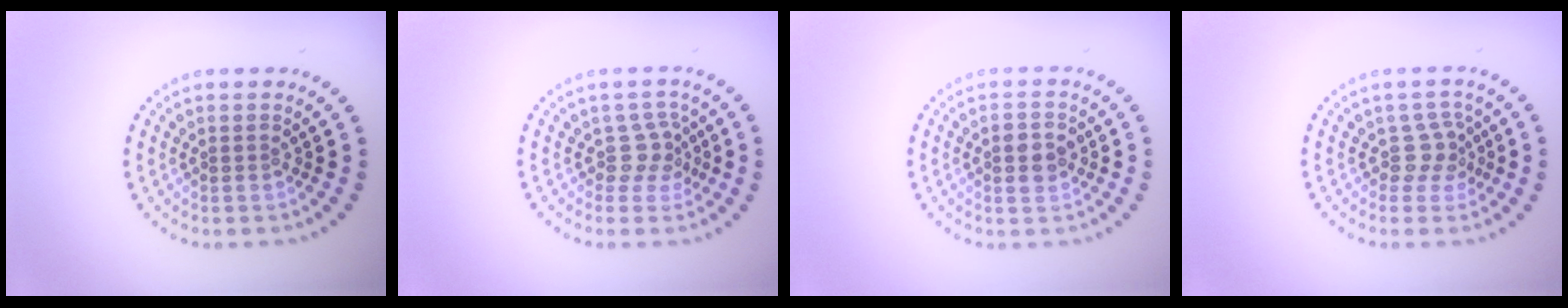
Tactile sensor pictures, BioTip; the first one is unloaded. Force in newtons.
{"total": 2.3, "press": 1.6, "slide": 1.5}
{"total": 2.8, "press": 2.8, "slide": 0.1}
{"total": 2.3, "press": 1.6, "slide": 1.6}